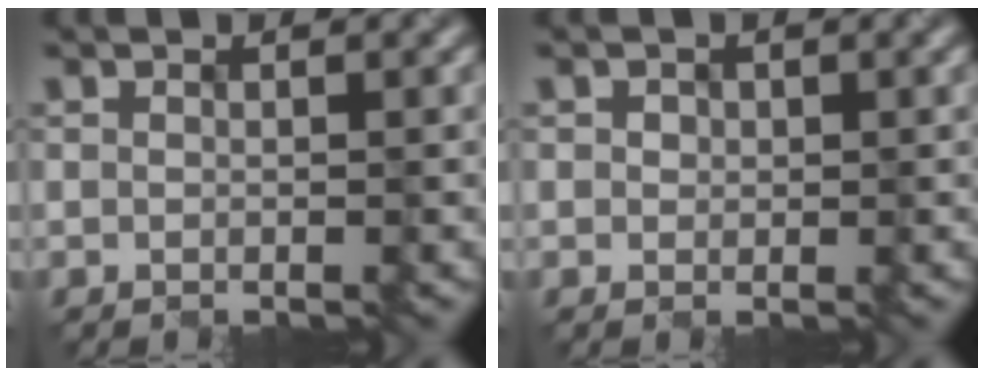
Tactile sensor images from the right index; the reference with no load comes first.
{"total": 0.6, "force": [0.2, 0.5, -0.2], "torque": [0.002, -0.003, 0.011]}